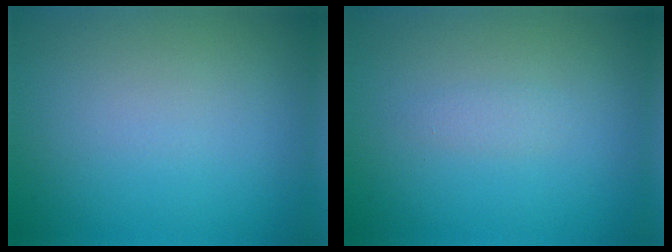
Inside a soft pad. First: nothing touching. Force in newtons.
{"total": 0.9, "press": 0.9, "slide": 0.0}